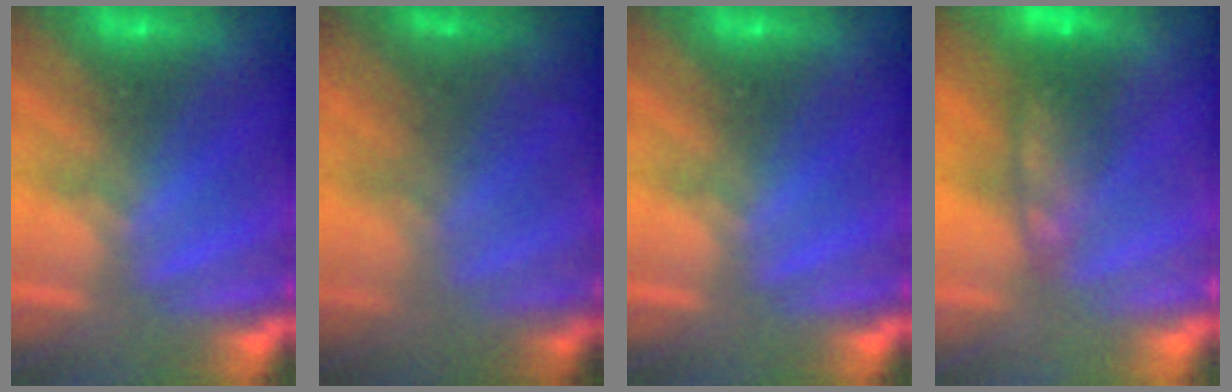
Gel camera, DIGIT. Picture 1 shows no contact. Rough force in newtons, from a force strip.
{"total": 7.4}
{"total": 0.0}
{"total": 10.8}